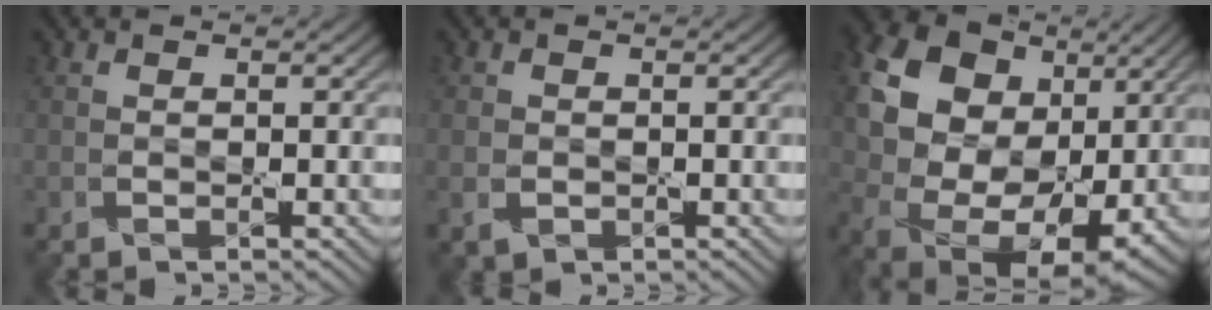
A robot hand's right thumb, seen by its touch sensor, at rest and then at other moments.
{"total": 1.9, "force": [-0.5, 1.5, 1.0], "torque": [-0.027, -0.008, -0.011]}
{"total": 18.5, "force": [6.0, 13.5, 11.2], "torque": [-0.259, 0.037, 0.120]}